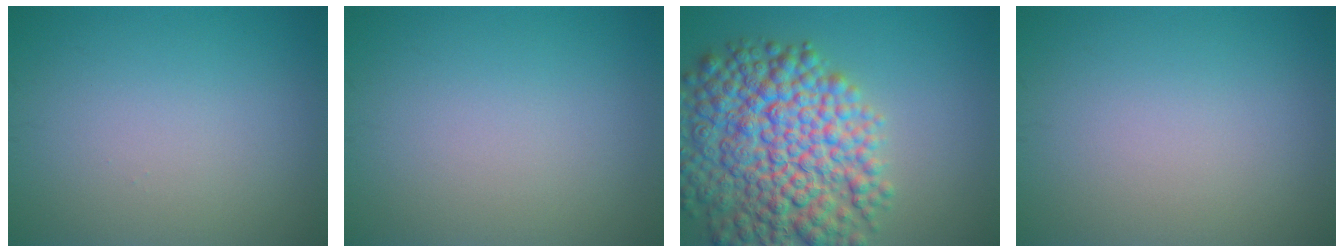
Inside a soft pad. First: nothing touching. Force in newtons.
{"total": 0.0}
{"total": 12.3, "press": 12.3, "slide": 0.5}
{"total": 0.0}